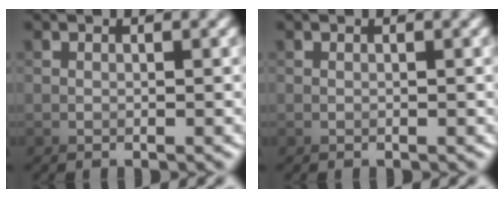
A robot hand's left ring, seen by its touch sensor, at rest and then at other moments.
{"total": 0.0}